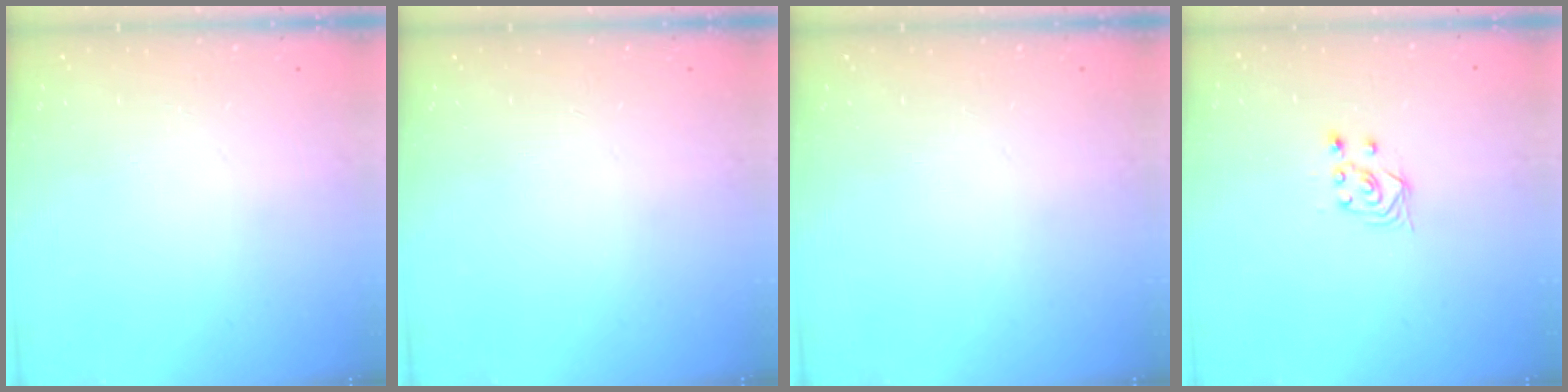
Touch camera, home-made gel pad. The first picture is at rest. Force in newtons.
{"total": 0.0}
{"total": 0.0}
{"total": 2.9, "press": 2.5, "slide": 1.4}